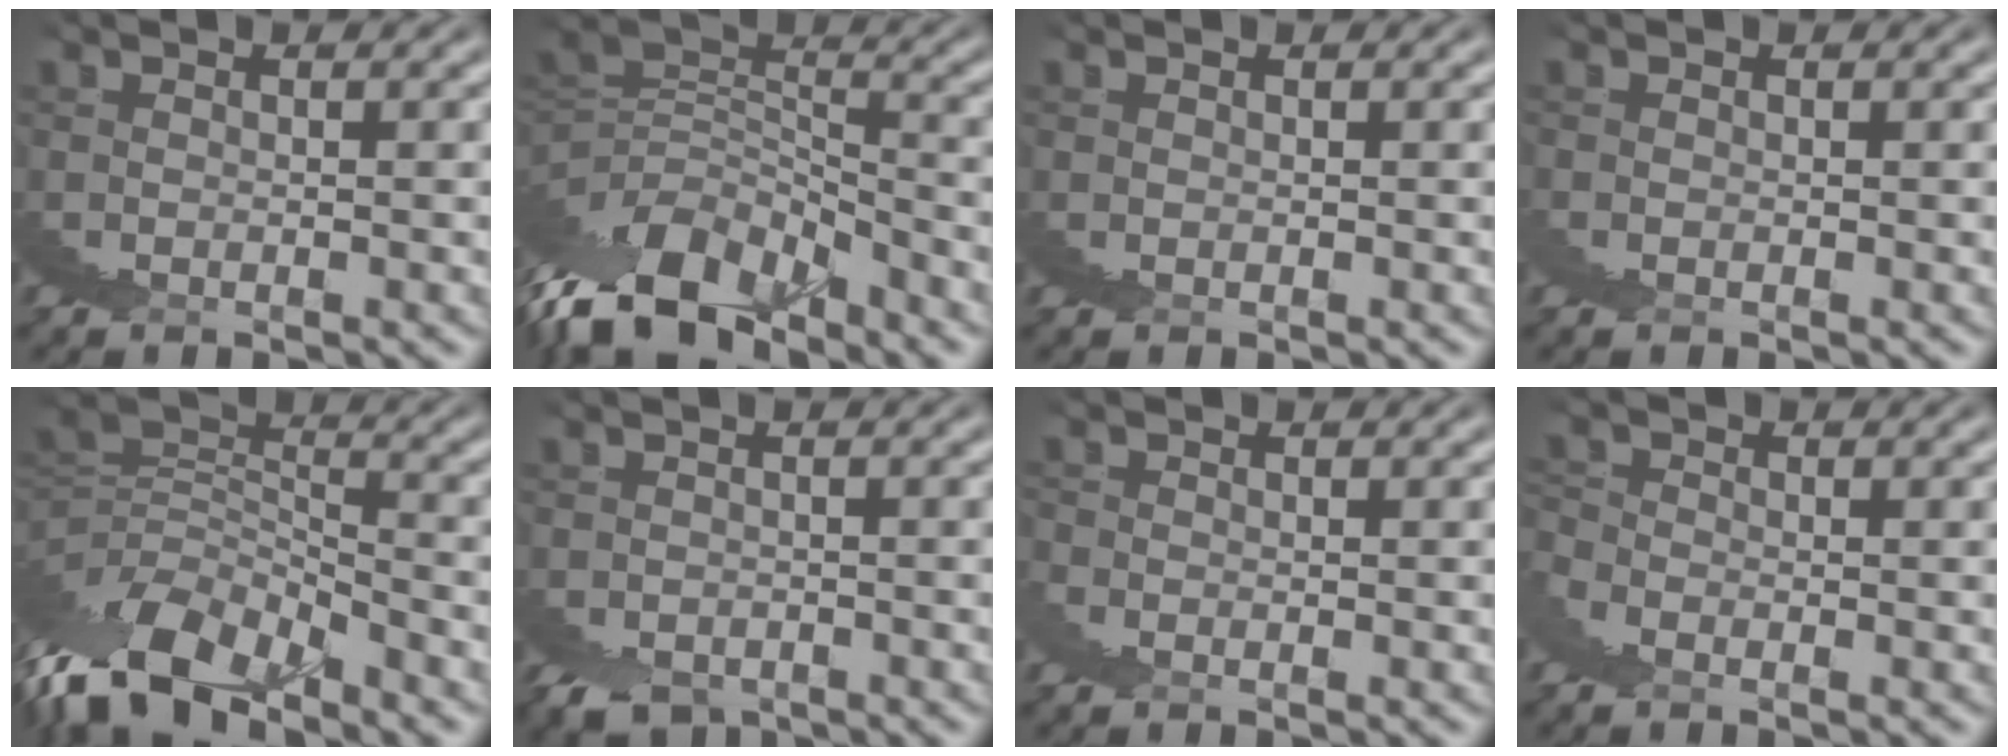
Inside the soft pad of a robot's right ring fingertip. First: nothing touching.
{"total": 8.4, "force": [-2.4, 4.2, 6.8], "torque": [-0.108, -0.003, -0.040]}
{"total": 0.7, "force": [0.4, 0.5, -0.2], "torque": [0.009, -0.001, 0.005]}
{"total": 0.6, "force": [0.1, 0.1, -0.6], "torque": [0.016, -0.001, 0.000]}
{"total": 7.4, "force": [-2.5, 3.4, 6.1], "torque": [-0.106, -0.005, -0.039]}
{"total": 1.0, "force": [-0.4, -0.4, -0.9], "torque": [0.037, 0.006, -0.009]}
{"total": 0.7, "force": [0.0, 0.6, -0.4], "torque": [0.013, 0.001, -0.004]}
{"total": 2.8, "force": [1.9, 1.9, 0.7], "torque": [-0.004, 0.010, 0.023]}